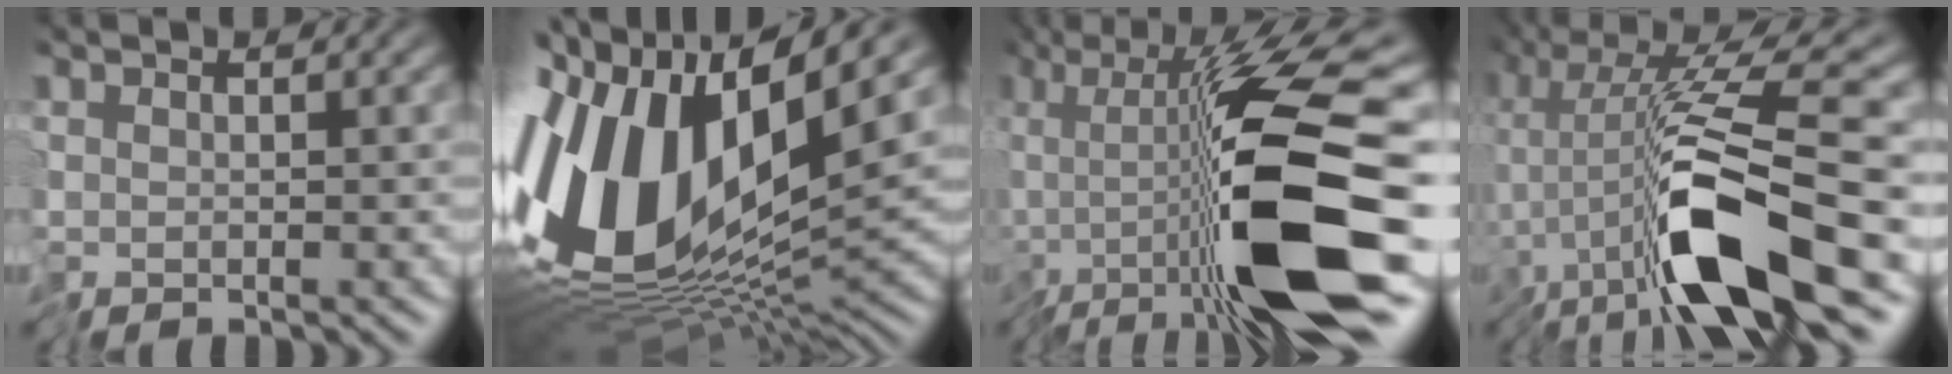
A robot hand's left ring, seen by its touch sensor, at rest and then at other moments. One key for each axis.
{"total": 16.5, "fx": 1.1, "fy": 8.2, "fz": 14.2, "tx": -0.302, "ty": 0.001, "tz": 0.008}
{"total": 12.2, "fx": -3.8, "fy": 1.9, "fz": 11.4, "tx": -0.183, "ty": -0.002, "tz": -0.076}
{"total": 11.5, "fx": -4.9, "fy": 1.4, "fz": 10.4, "tx": -0.170, "ty": 0.014, "tz": -0.093}